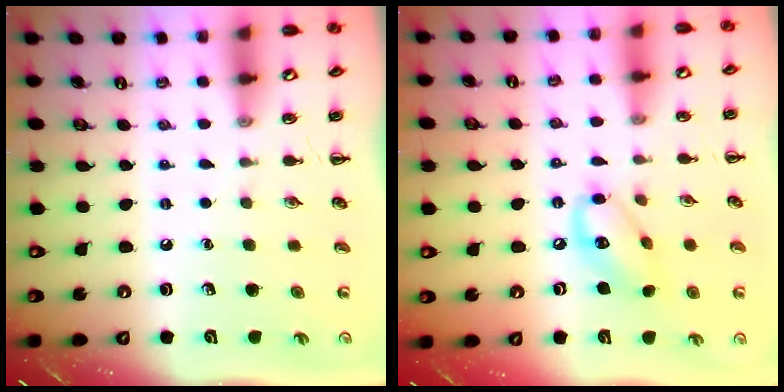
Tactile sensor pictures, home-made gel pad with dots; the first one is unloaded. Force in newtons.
{"total": 10.1, "press": 9.9, "slide": 1.9}